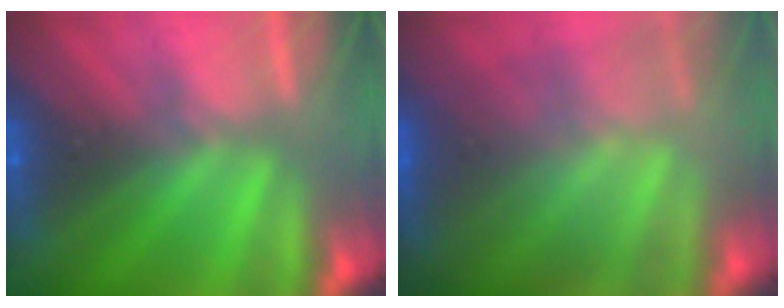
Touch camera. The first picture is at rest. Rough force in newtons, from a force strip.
{"total": 9.8}